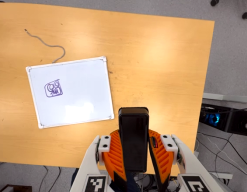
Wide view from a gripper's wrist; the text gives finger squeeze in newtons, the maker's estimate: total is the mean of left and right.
{"total": 11.3, "left": 8.7, "right": 14.0}